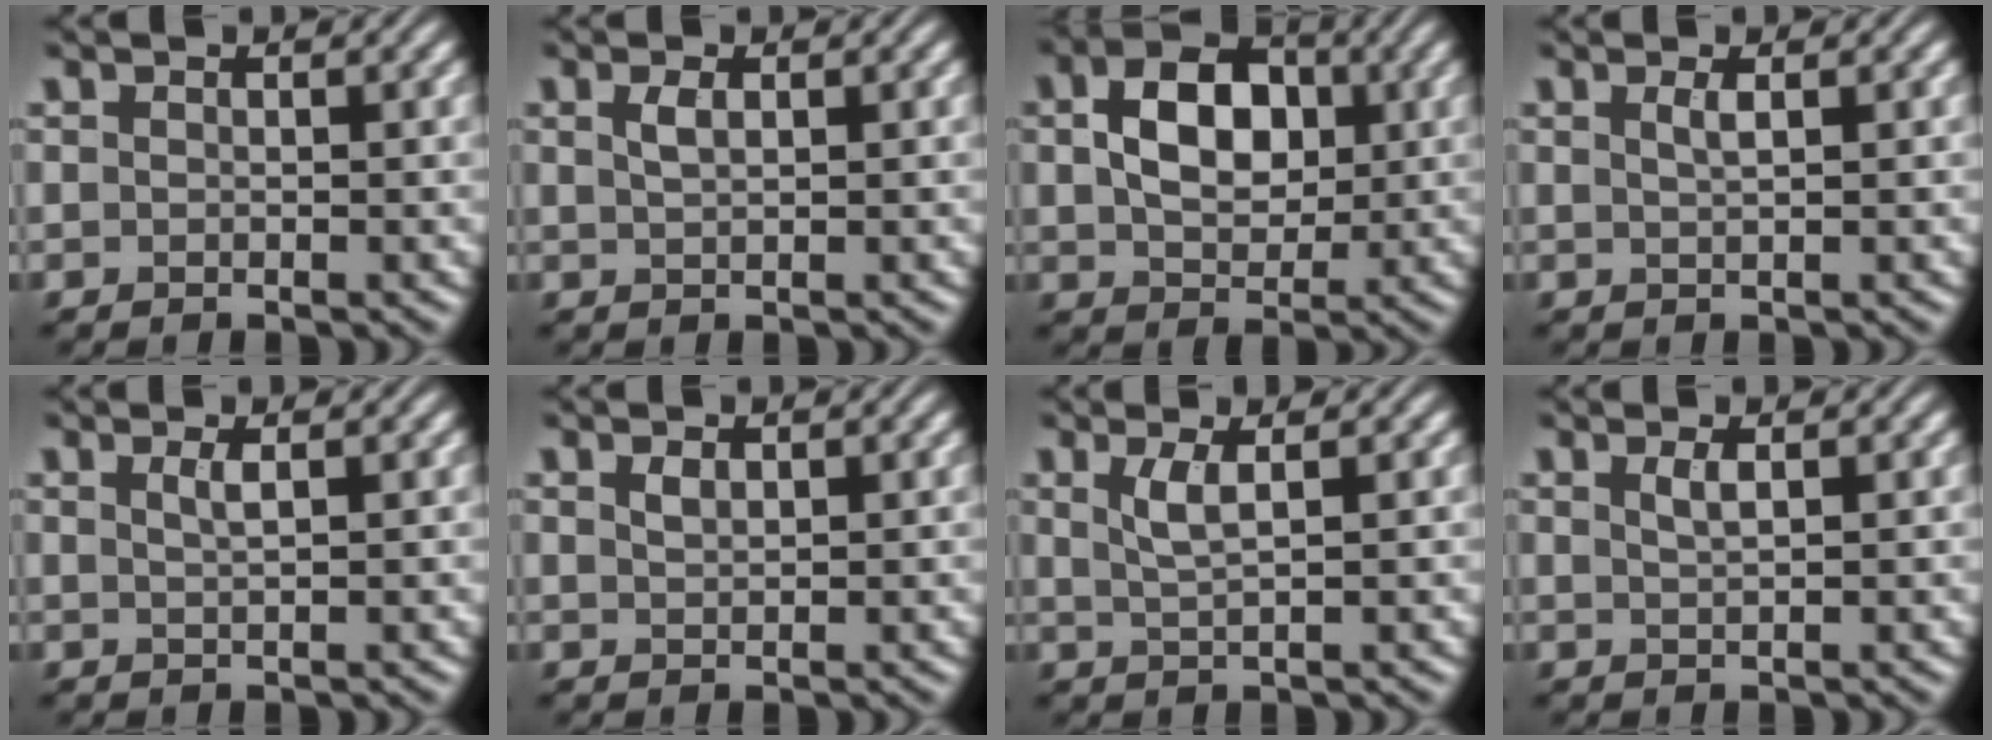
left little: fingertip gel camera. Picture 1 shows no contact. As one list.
[{"total": 1.2, "force": [0.5, 0.5, 1.0], "torque": [-0.023, 0.003, 0.012]}, {"total": 6.5, "force": [1.2, 4.4, 4.6], "torque": [-0.085, 0.008, 0.015]}, {"total": 1.2, "force": [0.5, 0.4, 1.1], "torque": [-0.015, 0.003, 0.006]}, {"total": 1.3, "force": [0.5, 0.4, 1.1], "torque": [-0.015, 0.003, 0.007]}, {"total": 0.9, "force": [0.6, 0.4, 0.6], "torque": [-0.015, 0.001, 0.012]}, {"total": 2.1, "force": [0.8, 0.5, 1.9], "torque": [-0.038, -0.002, 0.016]}, {"total": 1.2, "force": [0.6, 0.4, 1.0], "torque": [-0.017, 0.003, 0.009]}]